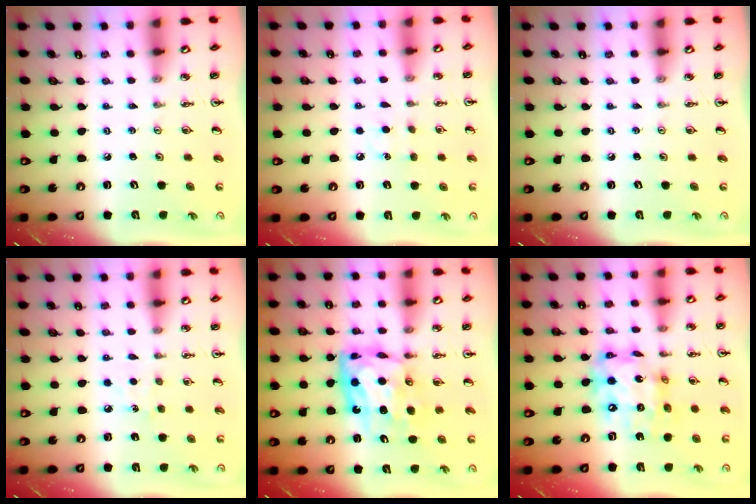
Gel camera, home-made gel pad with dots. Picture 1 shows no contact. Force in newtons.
{"total": 6.0, "press": 5.9, "slide": 0.7}
{"total": 0.0}
{"total": 5.2, "press": 5.2, "slide": 0.6}
{"total": 11.0, "press": 11.0, "slide": 1.1}
{"total": 14.8, "press": 14.7, "slide": 1.2}